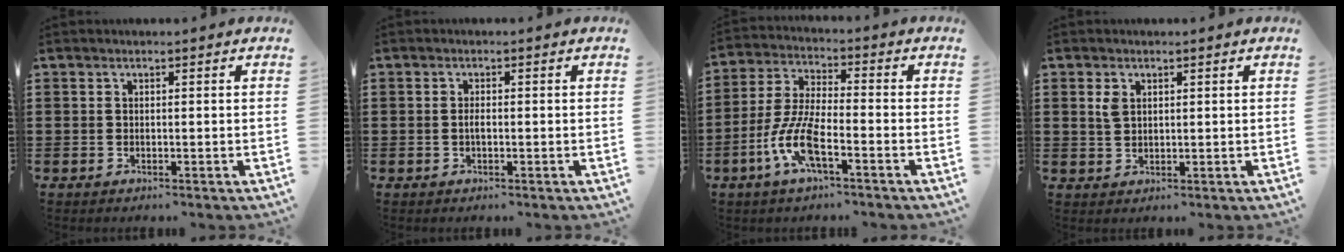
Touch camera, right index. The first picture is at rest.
{"total": 1.3, "force": [-0.4, 0.3, 1.2], "torque": [-0.024, -0.004, -0.007]}
{"total": 8.7, "force": [-4.0, 2.4, 7.4], "torque": [-0.183, -0.013, -0.082]}
{"total": 2.3, "force": [1.0, 1.4, 1.5], "torque": [-0.034, 0.005, 0.018]}